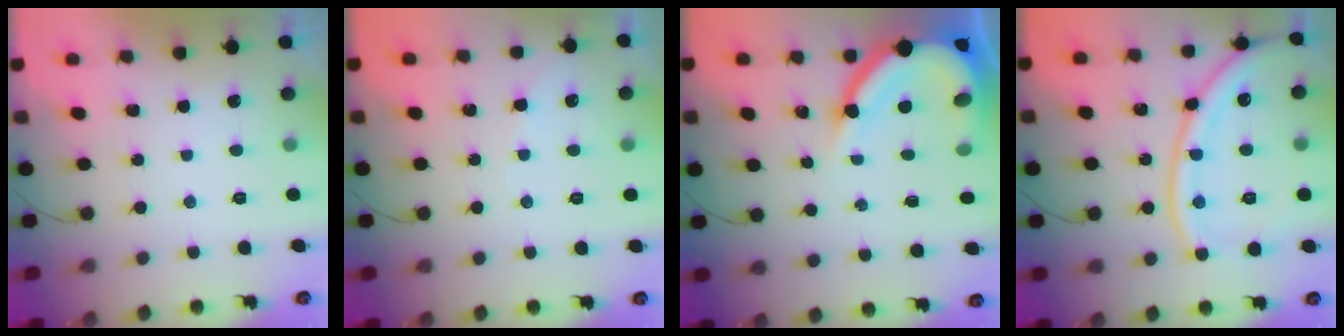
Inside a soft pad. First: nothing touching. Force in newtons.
{"total": 4.0, "press": 4.0, "slide": 0.6}
{"total": 14.4, "press": 14.3, "slide": 1.5}
{"total": 16.5, "press": 16.4, "slide": 1.8}